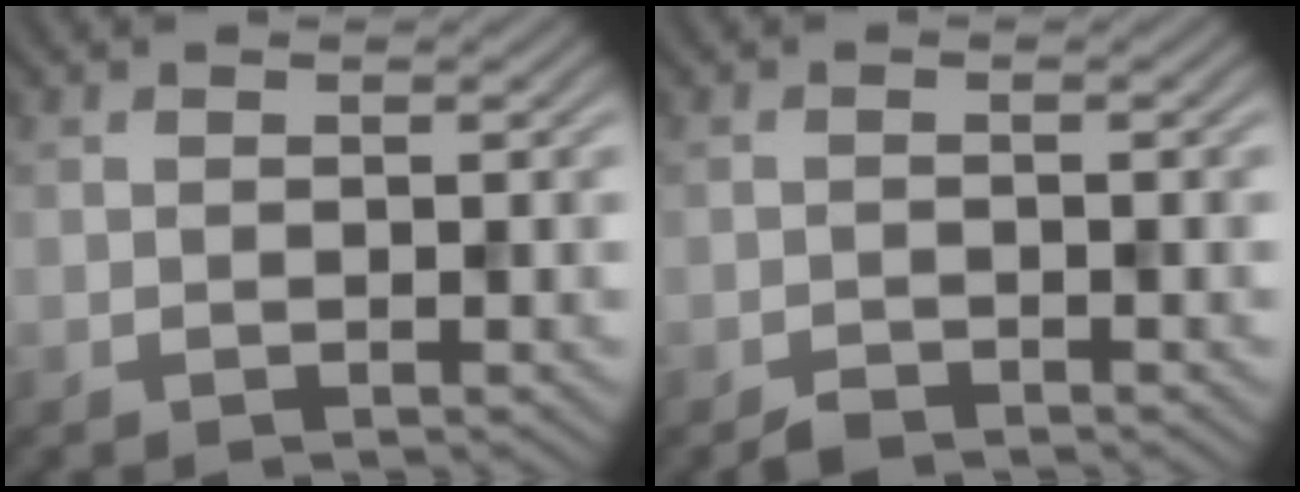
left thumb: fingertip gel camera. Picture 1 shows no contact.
{"total": 1.2, "force": [-1.2, 0.2, 0.2], "torque": [-0.002, 0.002, -0.022]}